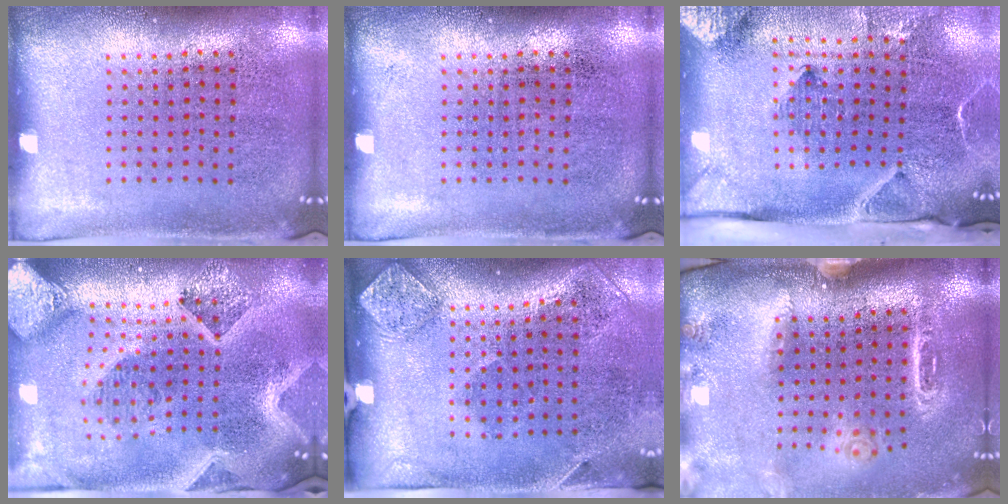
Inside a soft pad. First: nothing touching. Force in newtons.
{"total": 0.0}
{"total": 3.3, "press": 2.3, "slide": 2.3}
{"total": 4.2, "press": 3.3, "slide": 2.6}
{"total": 1.9, "press": 1.1, "slide": 1.5}
{"total": 1.9, "press": 1.7, "slide": 0.9}